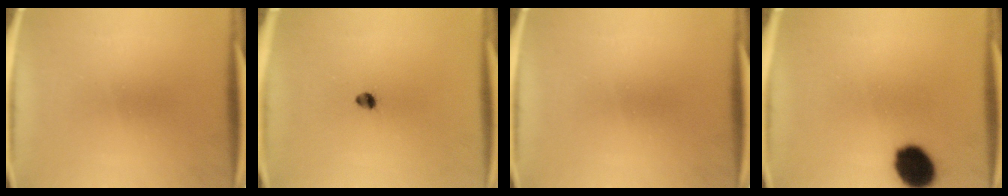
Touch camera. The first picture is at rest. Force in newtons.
{"total": 2.0}
{"total": 0.0}
{"total": 11.5}